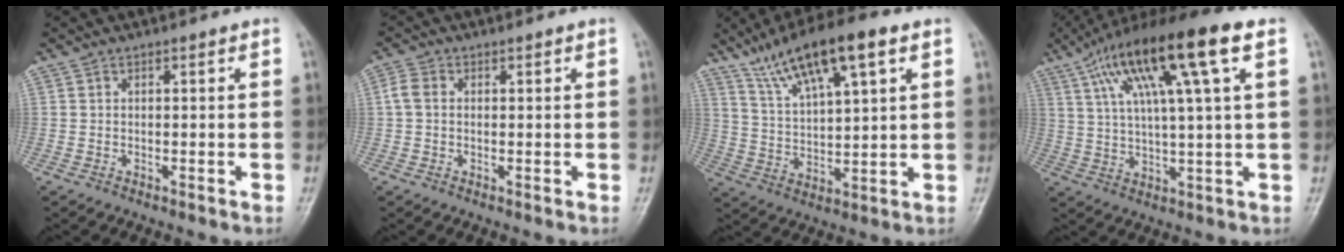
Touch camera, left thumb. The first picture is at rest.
{"total": 2.9, "force": [0.4, 2.1, 1.9], "torque": [-0.041, 0.008, 0.005]}
{"total": 14.9, "force": [8.6, 4.0, 11.5], "torque": [-0.188, -0.014, 0.157]}
{"total": 18.6, "force": [7.8, 2.9, 16.7], "torque": [-0.297, 0.016, 0.130]}